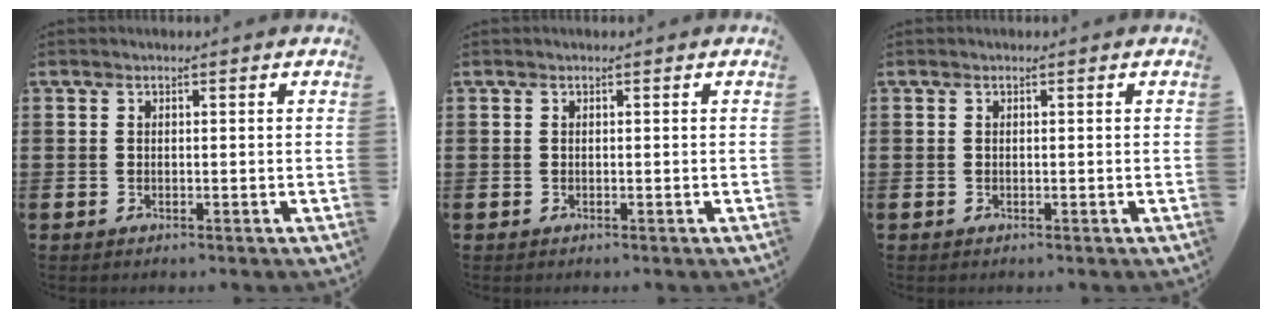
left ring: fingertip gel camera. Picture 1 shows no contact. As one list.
[{"total": 0.0}, {"total": 0.0}]